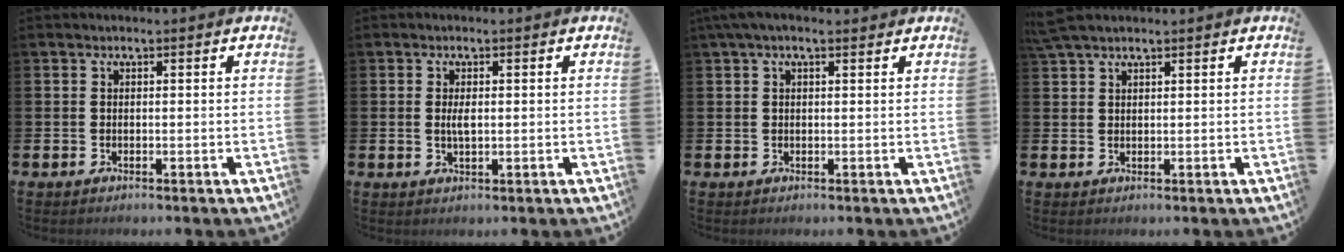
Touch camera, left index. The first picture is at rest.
{"total": 2.0, "force": [0.2, 0.8, 1.8], "torque": [-0.035, 0.002, 0.002]}
{"total": 2.3, "force": [1.3, 0.8, 1.7], "torque": [-0.033, 0.007, 0.023]}
{"total": 2.7, "force": [2.2, 0.7, 1.3], "torque": [-0.029, 0.005, 0.042]}